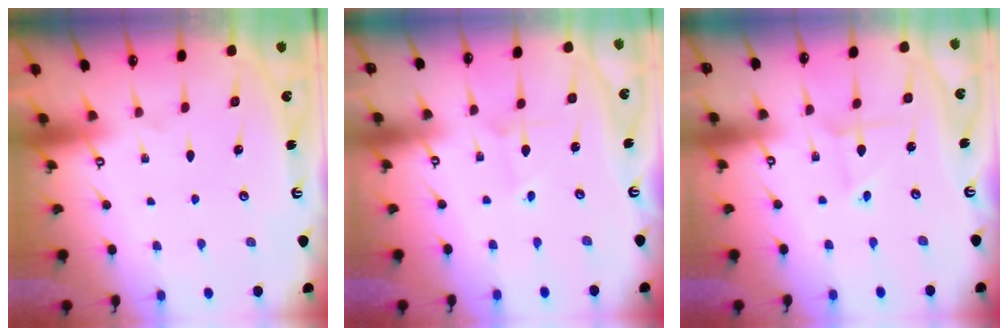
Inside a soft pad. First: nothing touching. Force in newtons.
{"total": 1.2, "press": 1.2, "slide": 0.1}
{"total": 2.3, "press": 2.3, "slide": 0.0}